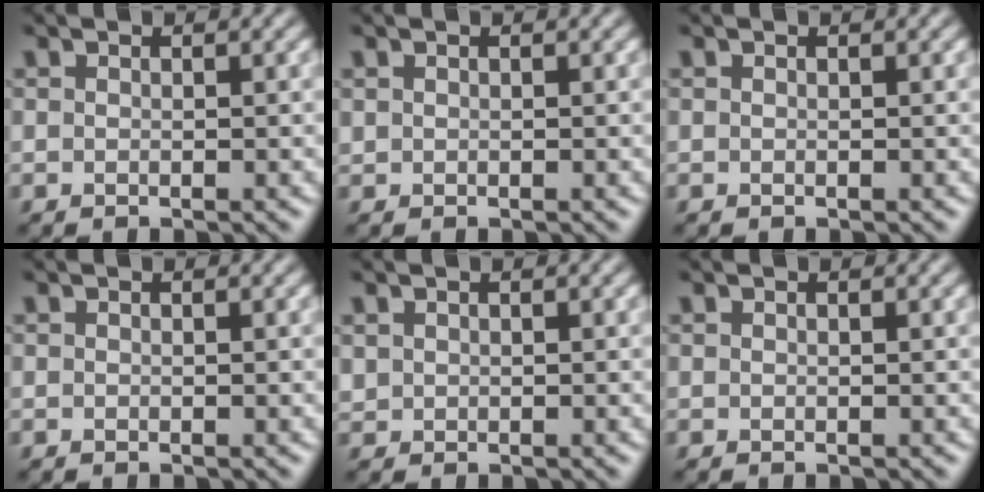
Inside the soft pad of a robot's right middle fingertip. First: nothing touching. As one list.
[{"total": 0.0}, {"total": 0.0}, {"total": 0.0}, {"total": 0.7, "force": [0.4, 0.5, 0.1], "torque": [-0.005, -0.002, 0.013]}, {"total": 0.0}]